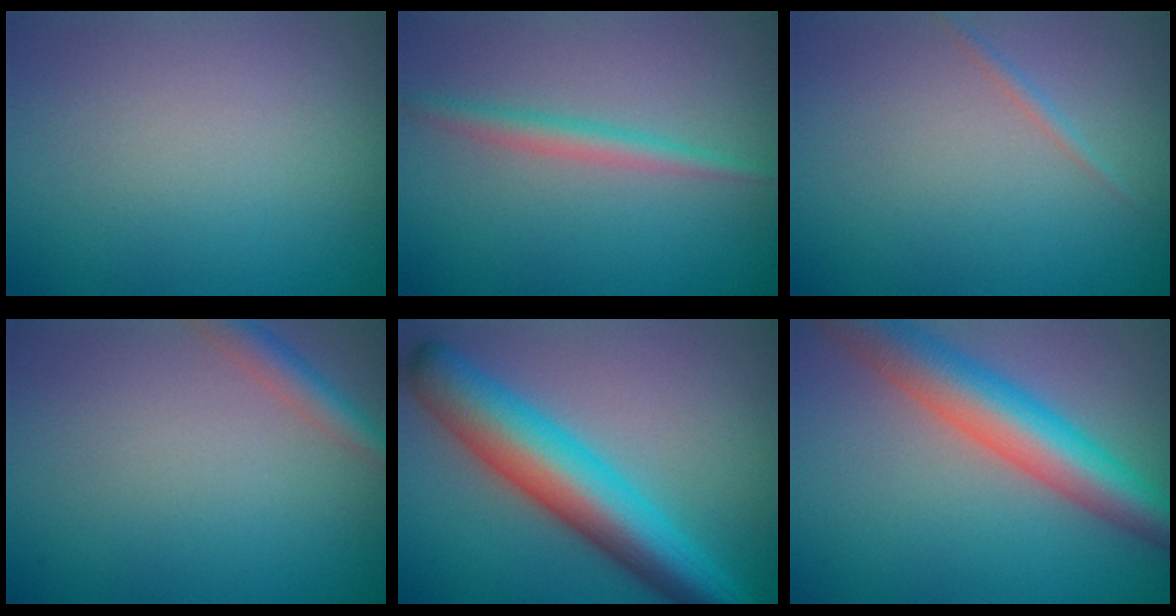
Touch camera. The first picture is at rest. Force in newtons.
{"total": 2.0, "press": 2.0, "slide": 0.1}
{"total": 0.7, "press": 0.7, "slide": 0.1}
{"total": 2.3, "press": 2.3, "slide": 0.1}
{"total": 9.6, "press": 9.6, "slide": 0.1}
{"total": 7.9, "press": 7.9, "slide": 0.3}